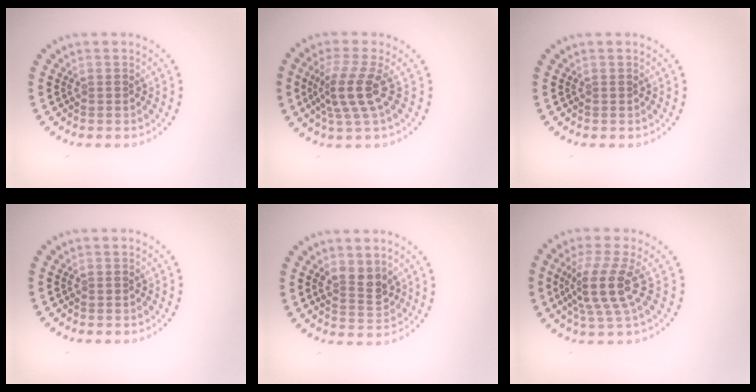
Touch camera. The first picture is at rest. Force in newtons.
{"total": 3.4, "press": 2.6, "slide": 2.2}
{"total": 0.0}
{"total": 0.0}
{"total": 2.6, "press": 2.4, "slide": 1.0}
{"total": 4.1, "press": 3.0, "slide": 2.7}